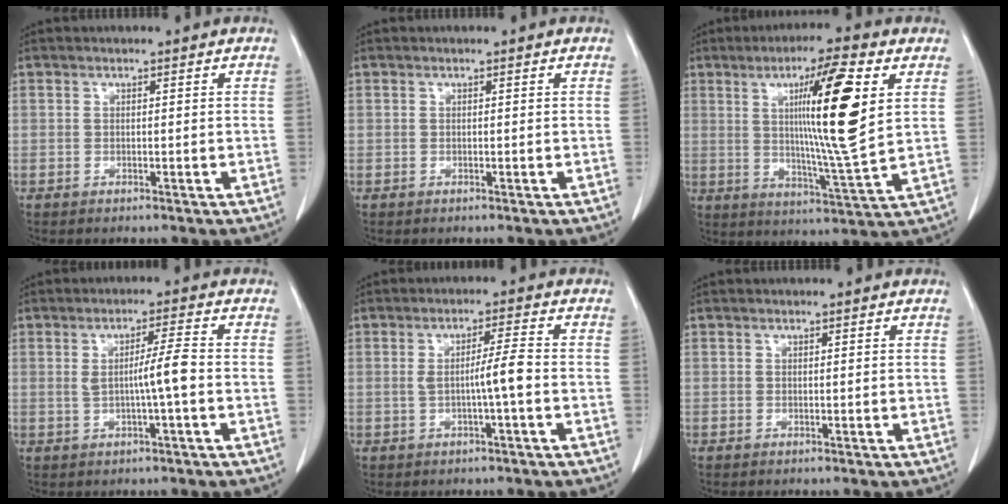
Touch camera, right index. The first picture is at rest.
{"total": 0.0}
{"total": 14.5, "force": [4.1, -0.6, 13.9], "torque": [-0.232, -0.011, 0.067]}
{"total": 4.6, "force": [-0.3, -0.3, 4.6], "torque": [-0.074, 0.002, -0.002]}
{"total": 4.1, "force": [-0.6, -0.4, 4.1], "torque": [-0.066, 0.005, -0.007]}
{"total": 0.0}